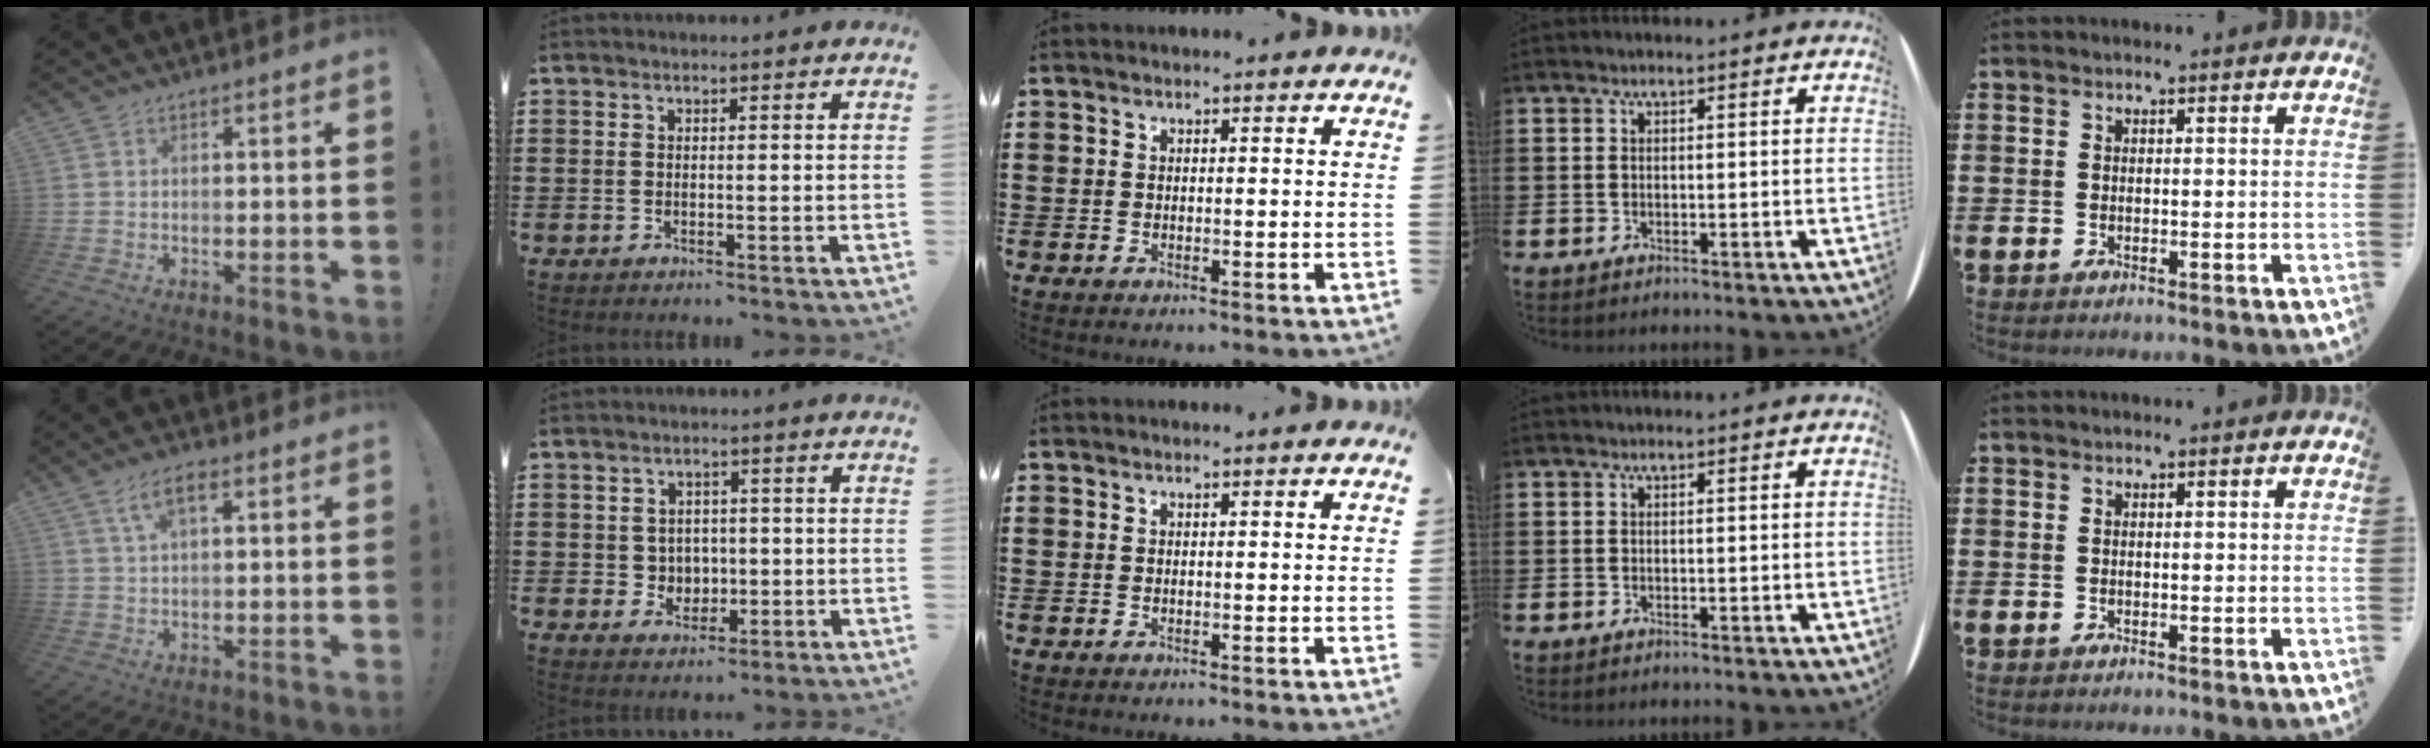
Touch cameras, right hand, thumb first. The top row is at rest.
{"thumb": {"total": 6.2, "force": [2.6, 2.6, 5.0], "torque": [-0.086, 0.004, 0.046]}, "index": {"total": 3.4, "force": [0.2, 3.3, 0.7], "torque": [-0.030, 0.011, 0.000]}}